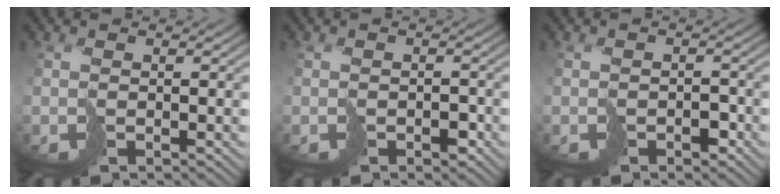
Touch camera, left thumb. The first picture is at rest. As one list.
[{"total": 1.8, "force": [-1.0, 1.2, 1.0], "torque": [-0.016, -0.006, -0.016]}, {"total": 2.1, "force": [-1.3, 1.3, 1.1], "torque": [-0.015, -0.003, -0.023]}]